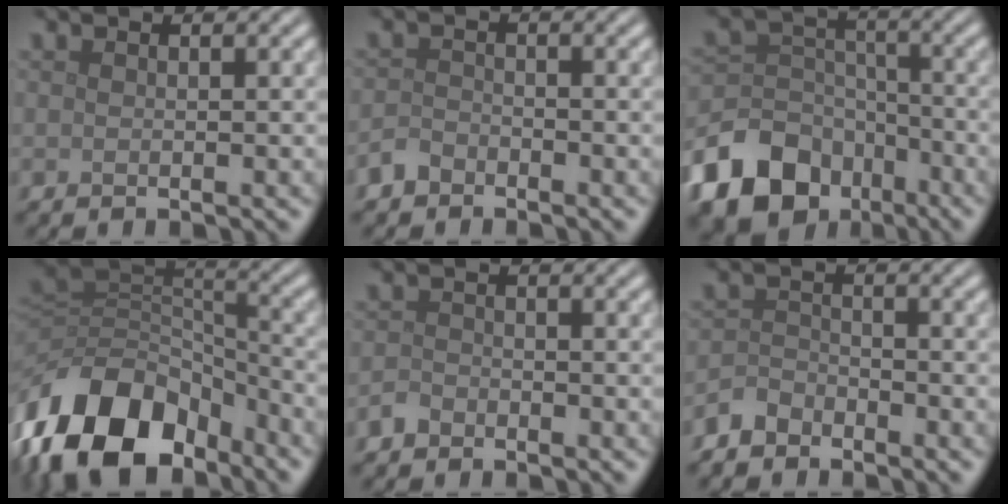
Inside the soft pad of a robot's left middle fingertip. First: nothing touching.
{"total": 1.6, "force": [-1.3, 0.9, 0.3], "torque": [-0.003, 0.005, -0.031]}
{"total": 11.9, "force": [-7.2, 8.5, 4.2], "torque": [-0.109, -0.020, -0.135]}
{"total": 13.0, "force": [-7.8, 7.7, 6.9], "torque": [-0.135, 0.003, -0.147]}
{"total": 1.3, "force": [-1.0, 0.7, 0.2], "torque": [-0.001, 0.003, -0.025]}
{"total": 2.2, "force": [-1.9, 1.1, 0.3], "torque": [-0.004, 0.005, -0.046]}